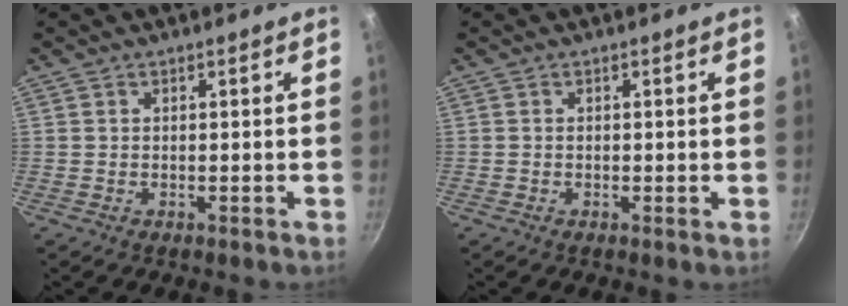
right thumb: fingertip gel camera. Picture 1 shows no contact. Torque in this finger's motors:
{"motor_torque": [2.64, 2.21, 0.41, -0.12, 0.07]}